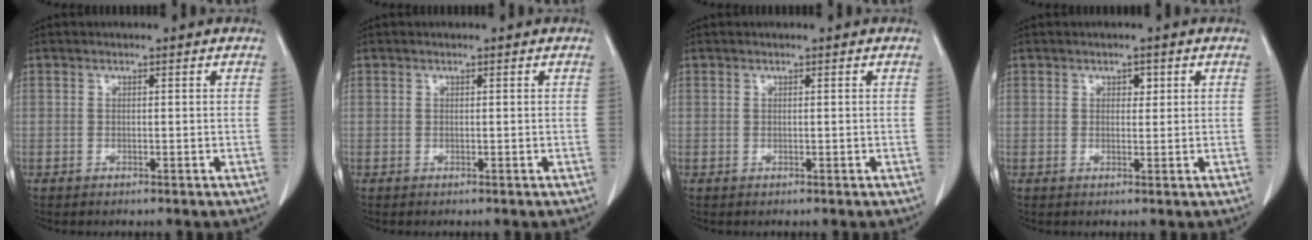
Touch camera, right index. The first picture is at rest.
{"total": 0.0}
{"total": 0.0}
{"total": 1.4, "force": [0.6, 0.9, 0.9], "torque": [-0.009, 0.000, 0.007]}